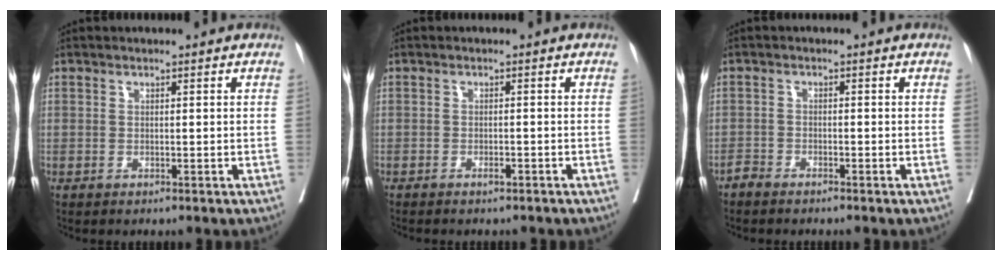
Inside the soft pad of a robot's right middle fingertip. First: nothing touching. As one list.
[{"total": 0.9, "force": [-0.6, 0.1, 0.6], "torque": [-0.019, 0.000, -0.009]}, {"total": 1.5, "force": [-1.4, 0.3, 0.3], "torque": [-0.006, 0.001, -0.028]}]